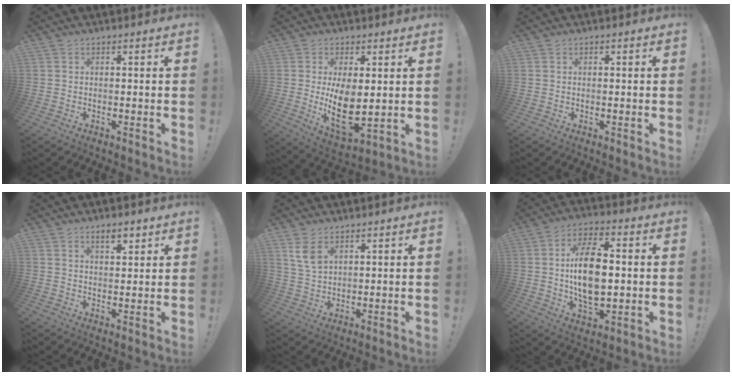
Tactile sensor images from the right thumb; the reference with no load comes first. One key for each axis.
{"total": 12.9, "fx": 0.8, "fy": 6.7, "fz": 11.0, "tx": -0.182, "ty": -0.032, "tz": 0.019}
{"total": 0.0}
{"total": 4.5, "fx": 3.1, "fy": 1.8, "fz": 2.7, "tx": -0.029, "ty": -0.017, "tz": 0.049}
{"total": 6.5, "fx": 3.5, "fy": 3.6, "fz": 4.1, "tx": -0.070, "ty": -0.019, "tz": 0.064}
{"total": 15.8, "fx": 0.8, "fy": 8.5, "fz": 13.2, "tx": -0.232, "ty": -0.003, "tz": 0.007}